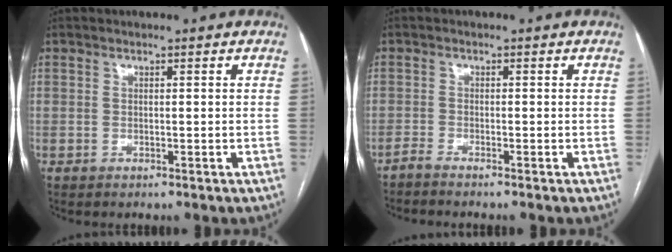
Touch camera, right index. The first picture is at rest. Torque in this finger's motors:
{"motor_torque": [-0.10, -0.11, 0.10, 0.01]}